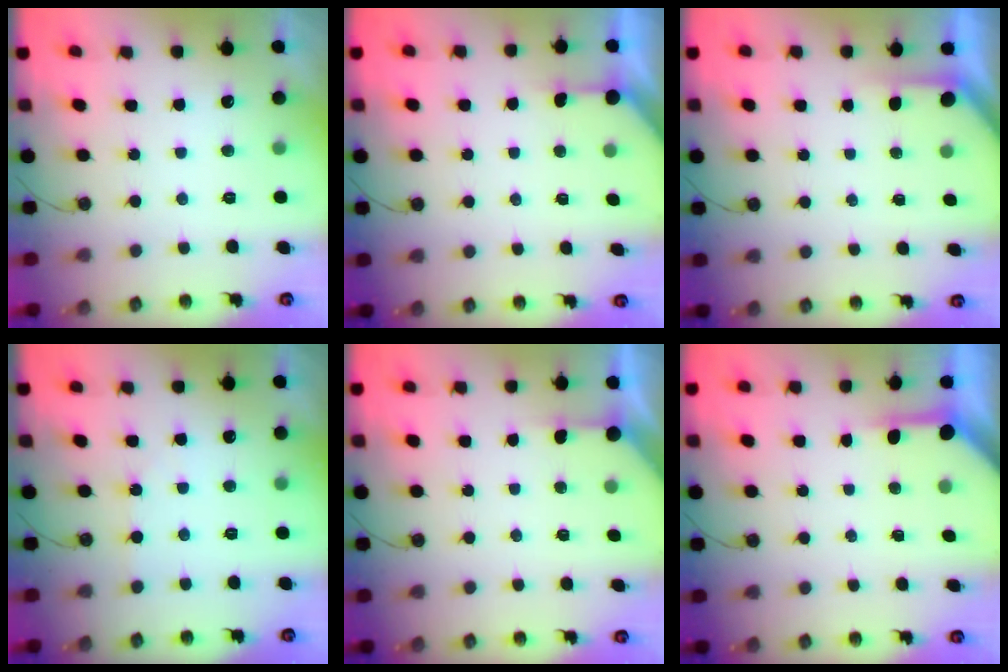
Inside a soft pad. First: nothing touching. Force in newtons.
{"total": 2.7, "press": 2.7, "slide": 0.3}
{"total": 1.9, "press": 1.9, "slide": 0.2}
{"total": 1.5, "press": 1.4, "slide": 0.3}
{"total": 2.4, "press": 2.4, "slide": 0.3}
{"total": 3.9, "press": 3.9, "slide": 0.4}